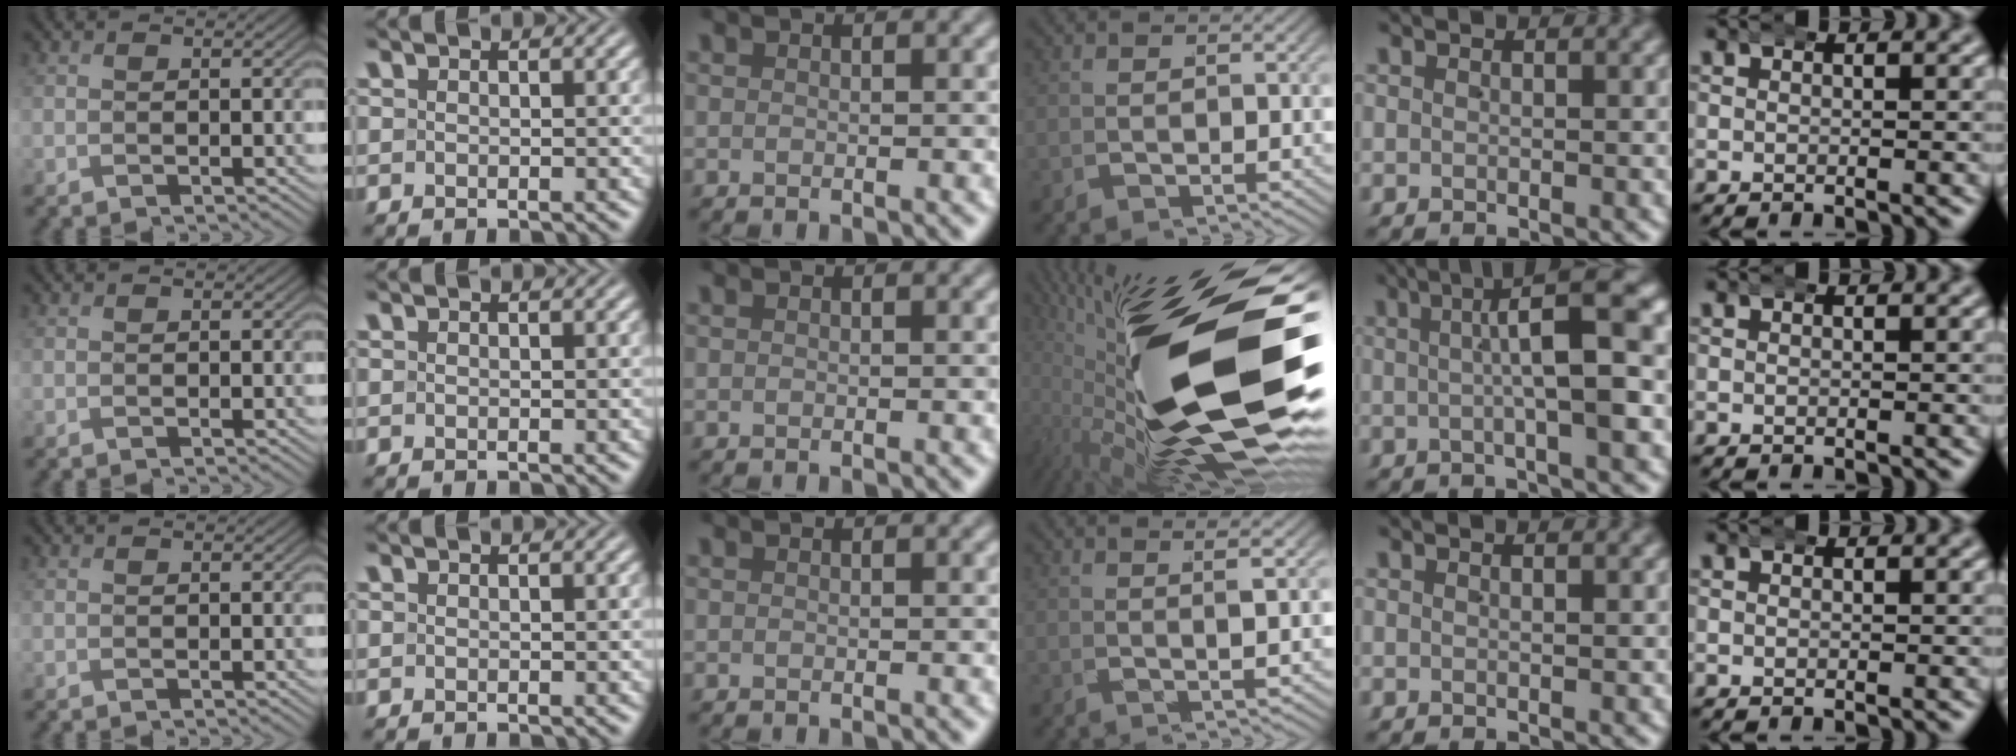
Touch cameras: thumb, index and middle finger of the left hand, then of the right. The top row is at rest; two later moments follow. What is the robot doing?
{"motion": "wrap", "object": "arm wrap"}